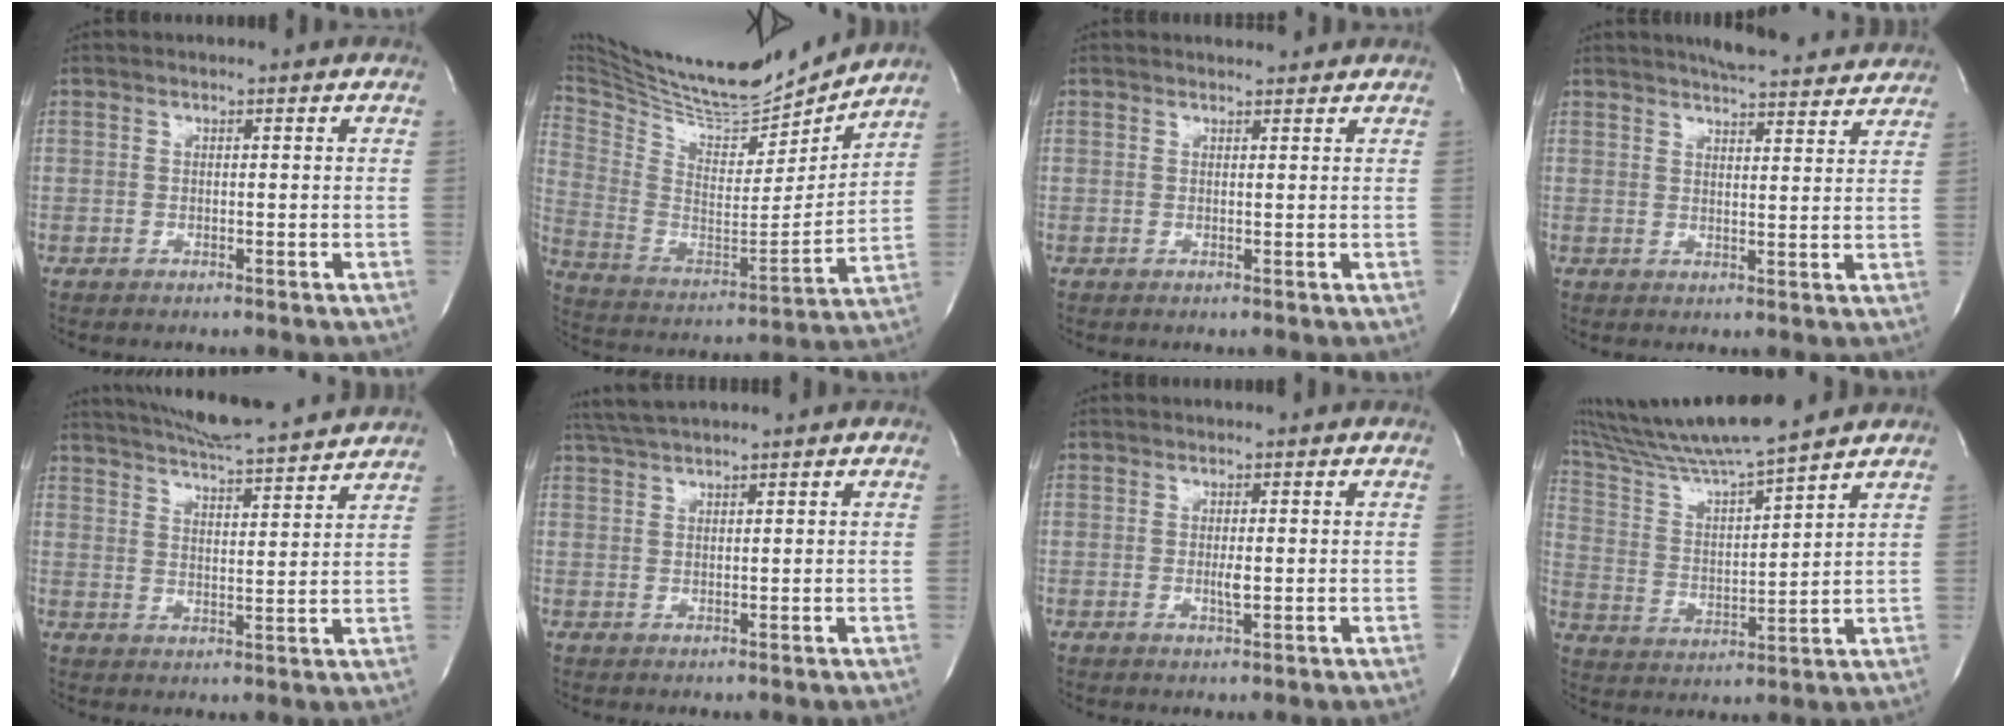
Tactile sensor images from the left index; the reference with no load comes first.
{"total": 22.8, "force": [21.0, 3.3, 8.3], "torque": [-0.159, -0.037, 0.334]}
{"total": 1.5, "force": [1.5, 0.3, 0.1], "torque": [-0.012, 0.002, 0.020]}
{"total": 11.6, "force": [10.8, 1.6, 3.9], "torque": [-0.052, -0.001, 0.128]}
{"total": 15.8, "force": [14.5, 0.9, 6.3], "torque": [-0.110, 0.010, 0.206]}
{"total": 4.3, "force": [3.9, -0.3, 1.8], "torque": [-0.037, 0.024, 0.078]}
{"total": 1.4, "force": [0.1, 0.2, 1.3], "torque": [-0.028, -0.004, 0.003]}
{"total": 15.4, "force": [14.0, -0.8, 6.5], "torque": [-0.133, 0.004, 0.245]}